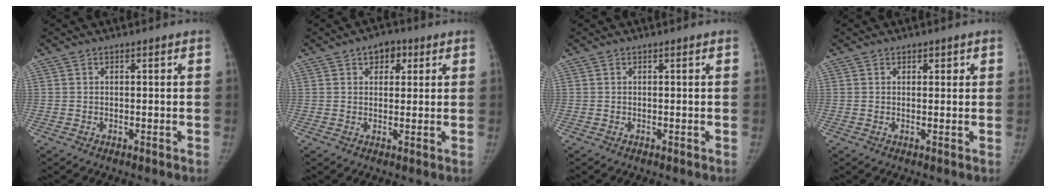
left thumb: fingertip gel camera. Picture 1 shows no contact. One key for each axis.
{"total": 3.8, "fx": 1.9, "fy": 2.7, "fz": 1.8, "tx": 0.001, "ty": -0.005, "tz": 0.023}
{"total": 0.0}
{"total": 1.3, "fx": 0.8, "fy": 1.0, "fz": 0.5, "tx": 0.009, "ty": -0.003, "tz": 0.007}